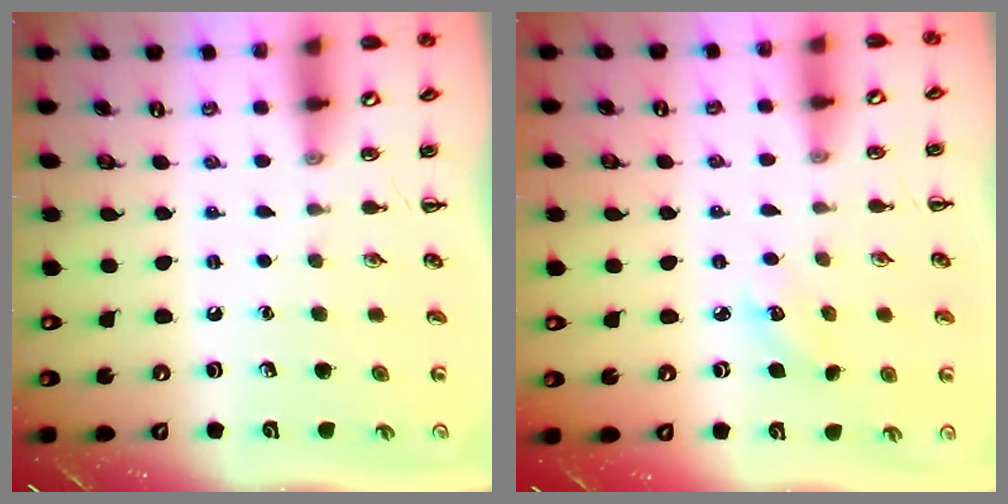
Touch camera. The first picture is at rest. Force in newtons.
{"total": 3.5, "press": 3.4, "slide": 1.0}